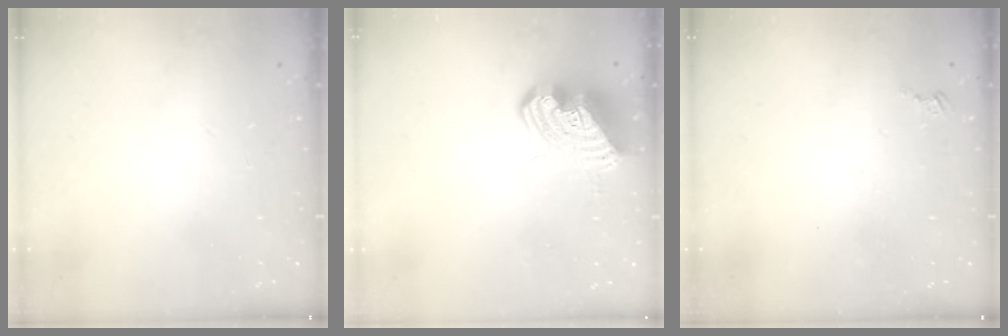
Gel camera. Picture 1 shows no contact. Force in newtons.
{"total": 11.2, "press": 11.1, "slide": 1.7}
{"total": 2.5, "press": 2.5, "slide": 0.3}